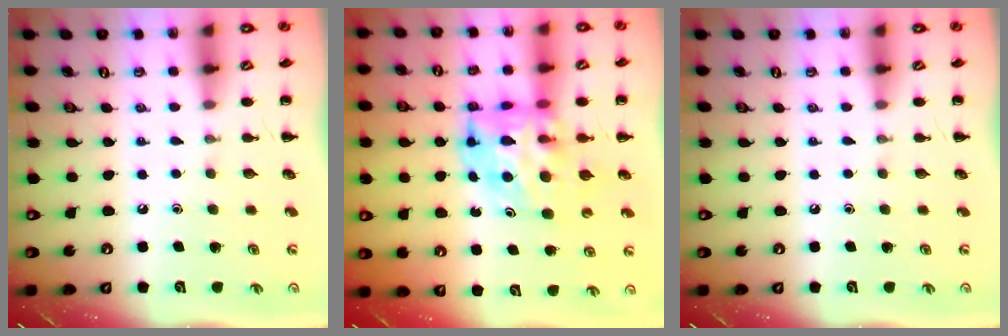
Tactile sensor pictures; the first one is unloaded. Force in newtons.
{"total": 11.2, "press": 10.8, "slide": 3.2}
{"total": 0.0}